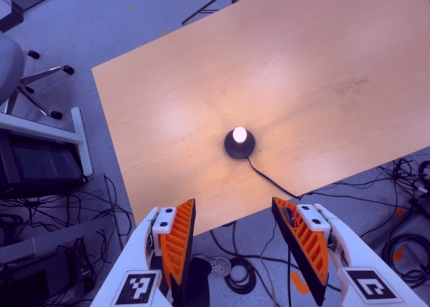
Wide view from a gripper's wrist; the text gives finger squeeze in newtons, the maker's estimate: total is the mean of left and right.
{"total": 0.0}